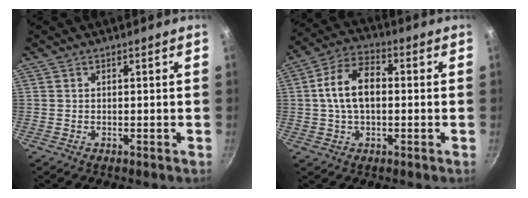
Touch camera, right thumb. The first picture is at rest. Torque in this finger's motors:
{"motor_torque": [-0.65, 1.40, 1.23, -0.24, 0.39]}